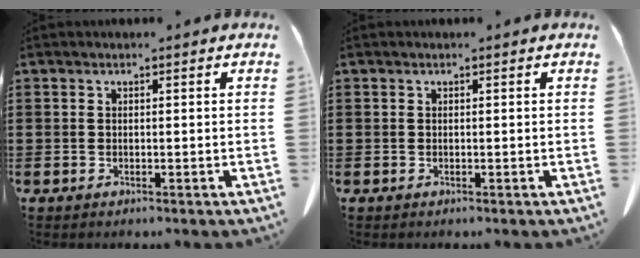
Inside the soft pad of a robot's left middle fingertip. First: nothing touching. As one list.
[{"total": 0.0}]